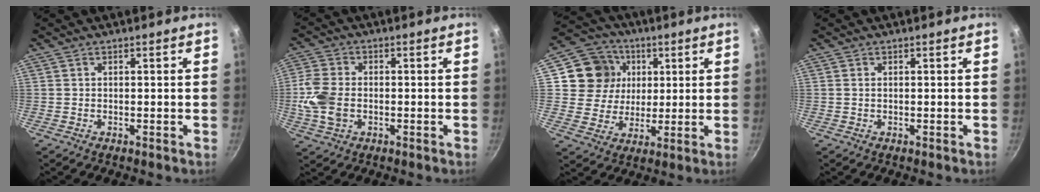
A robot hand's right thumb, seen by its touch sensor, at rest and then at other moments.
{"total": 8.3, "force": [-1.1, 5.7, 5.8], "torque": [-0.122, 0.007, -0.027]}
{"total": 12.3, "force": [3.4, 11.2, 4.0], "torque": [-0.042, -0.002, 0.054]}
{"total": 0.5, "force": [0.1, 0.3, 0.4], "torque": [-0.008, 0.001, 0.002]}